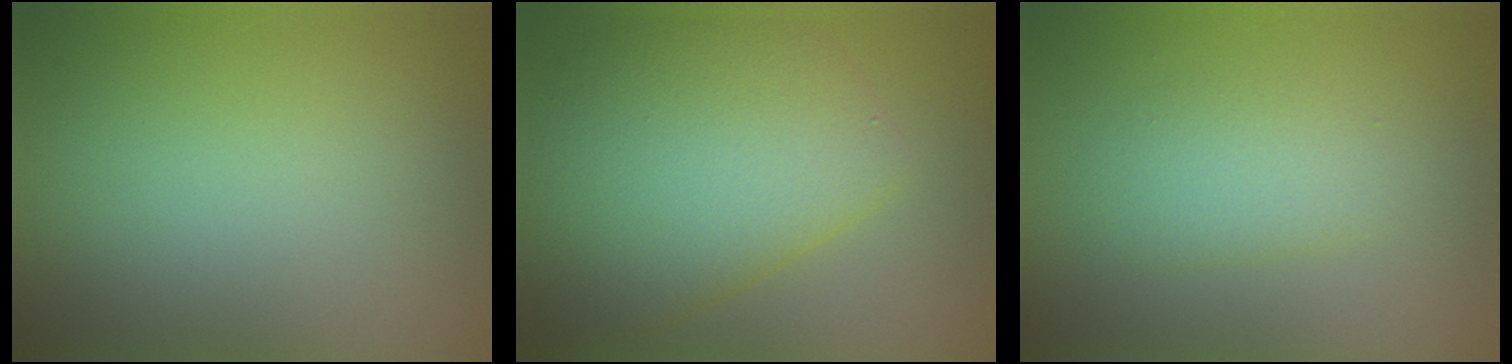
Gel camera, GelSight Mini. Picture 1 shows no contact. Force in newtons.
{"total": 7.5, "press": 7.5, "slide": 0.3}
{"total": 2.1, "press": 2.1, "slide": 0.1}